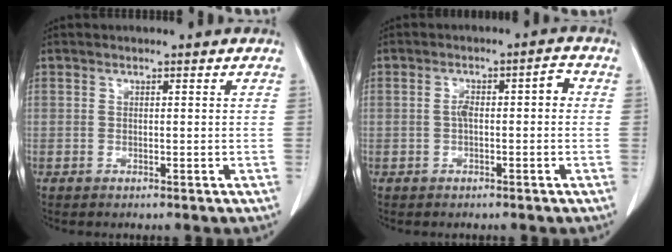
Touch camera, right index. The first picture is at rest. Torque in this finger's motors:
{"motor_torque": [0.38, -0.05, 0.07, 0.04]}